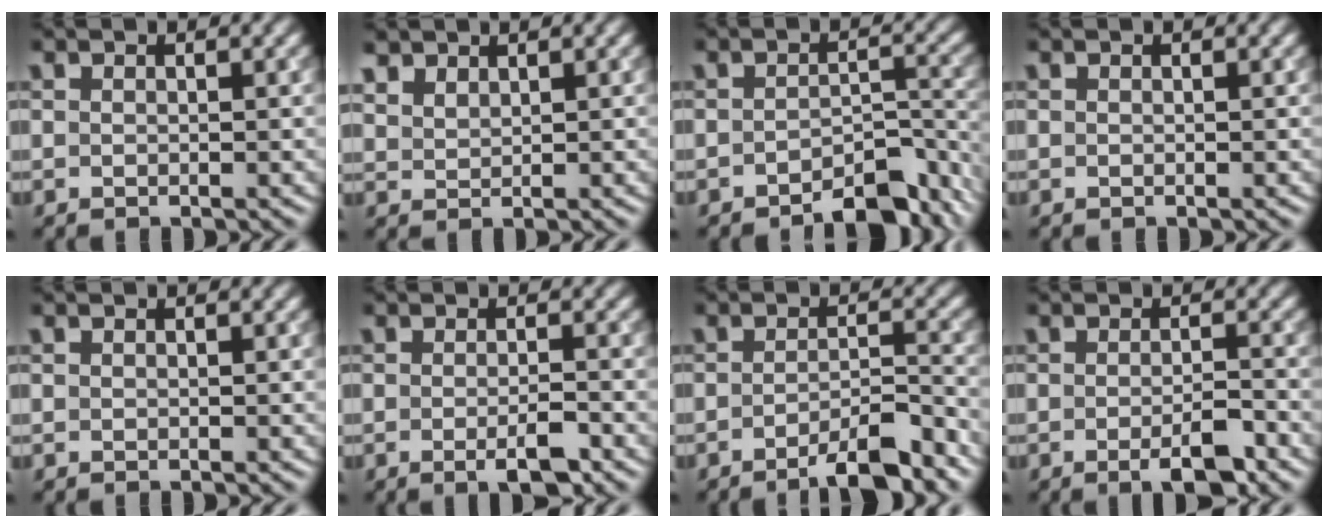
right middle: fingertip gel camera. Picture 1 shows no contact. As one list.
[{"total": 1.8, "force": [1.7, 0.7, 0.4], "torque": [-0.012, 0.006, 0.039]}, {"total": 5.4, "force": [-4.2, 1.8, 2.9], "torque": [-0.033, 0.006, -0.061]}, {"total": 0.0}, {"total": 0.0}, {"total": 2.7, "force": [-1.1, 0.6, 2.4], "torque": [-0.040, -0.008, -0.018]}, {"total": 5.1, "force": [-3.4, 1.0, 3.7], "torque": [-0.051, 0.005, -0.055]}, {"total": 3.2, "force": [-1.6, 0.7, 2.7], "torque": [-0.046, -0.005, -0.027]}]